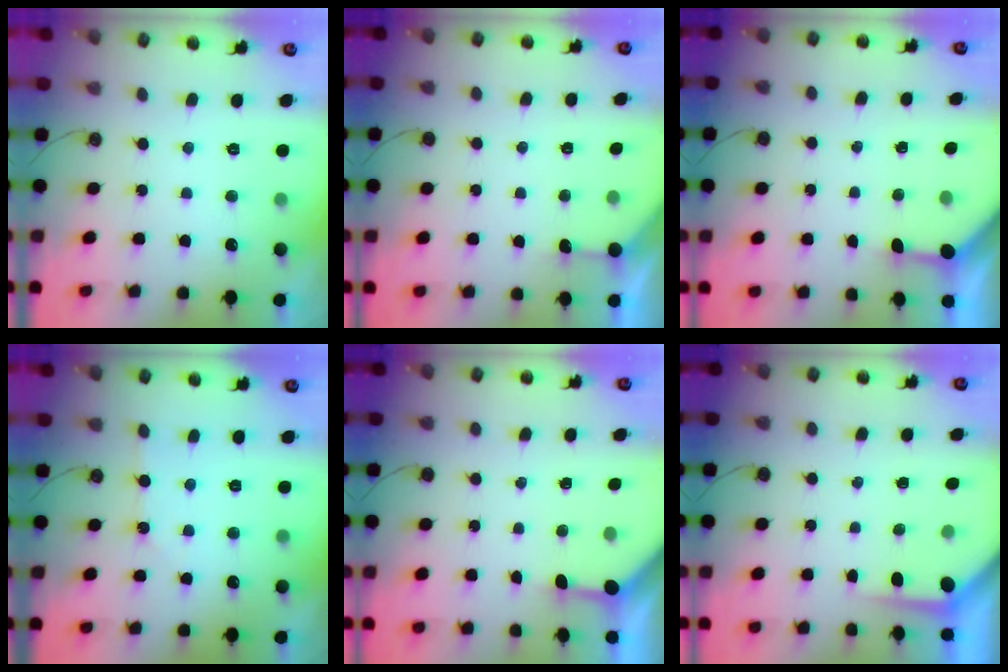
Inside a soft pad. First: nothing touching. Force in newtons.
{"total": 3.0, "press": 2.9, "slide": 0.4}
{"total": 3.4, "press": 3.4, "slide": 0.4}
{"total": 1.6, "press": 1.6, "slide": 0.3}
{"total": 3.3, "press": 3.3, "slide": 0.3}
{"total": 3.5, "press": 3.5, "slide": 0.4}